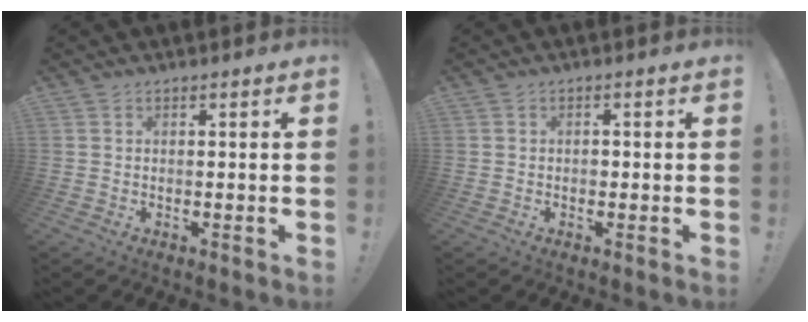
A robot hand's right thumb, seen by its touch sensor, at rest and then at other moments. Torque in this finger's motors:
{"motor_torque": [0.05, -0.05, 0.08, -0.10, 0.00]}